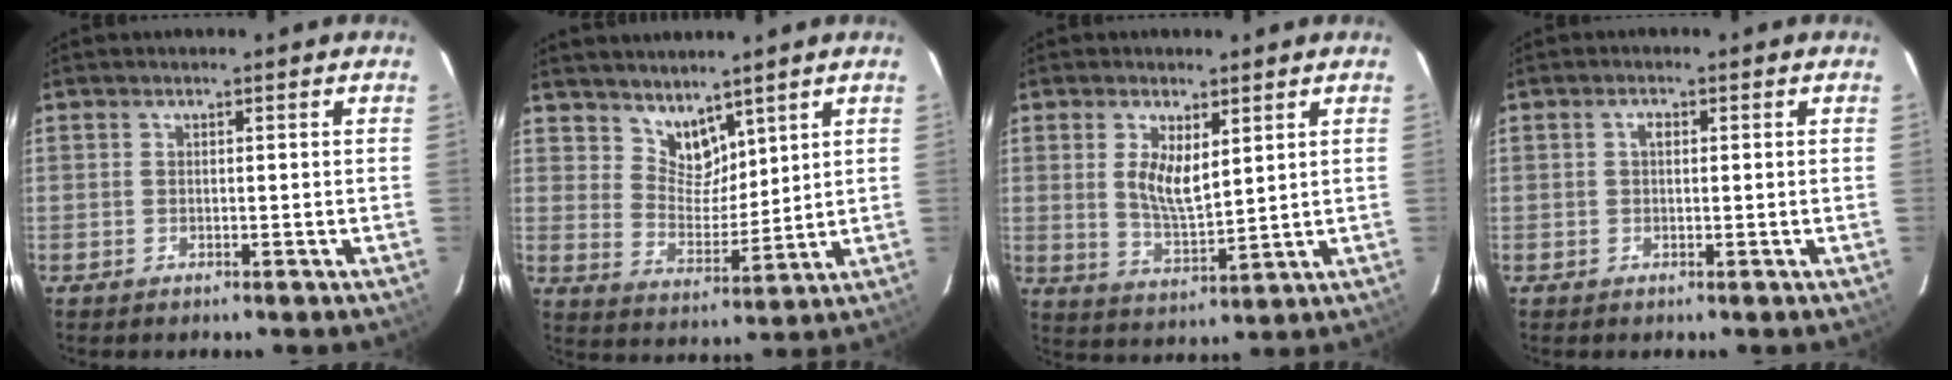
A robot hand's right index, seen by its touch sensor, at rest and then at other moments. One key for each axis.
{"total": 7.1, "fx": 5.6, "fy": 3.7, "fz": 2.2, "tx": -0.027, "ty": -0.001, "tz": 0.110}
{"total": 7.0, "fx": 2.4, "fy": 2.9, "fz": 5.9, "tx": -0.107, "ty": -0.006, "tz": 0.052}
{"total": 1.3, "fx": 0.3, "fy": 0.8, "fz": 1.0, "tx": -0.017, "ty": 0.007, "tz": 0.003}